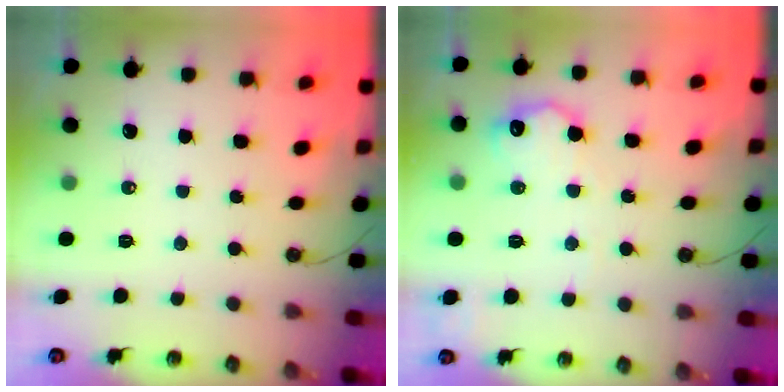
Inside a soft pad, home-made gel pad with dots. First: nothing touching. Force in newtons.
{"total": 11.3, "press": 11.3, "slide": 0.5}